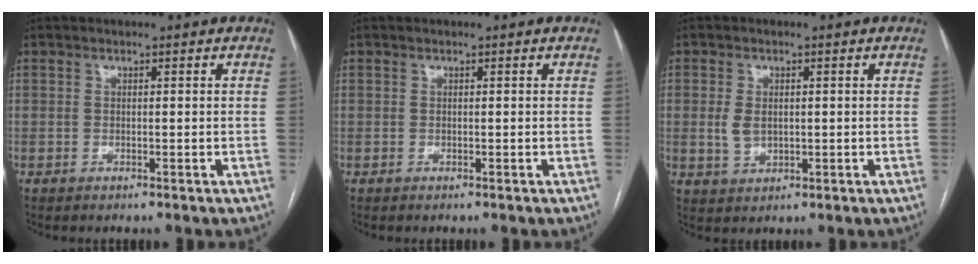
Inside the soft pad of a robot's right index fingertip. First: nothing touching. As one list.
[{"total": 0.0}, {"total": 3.5, "force": [0.1, 2.3, 2.7], "torque": [-0.057, 0.002, 0.009]}]